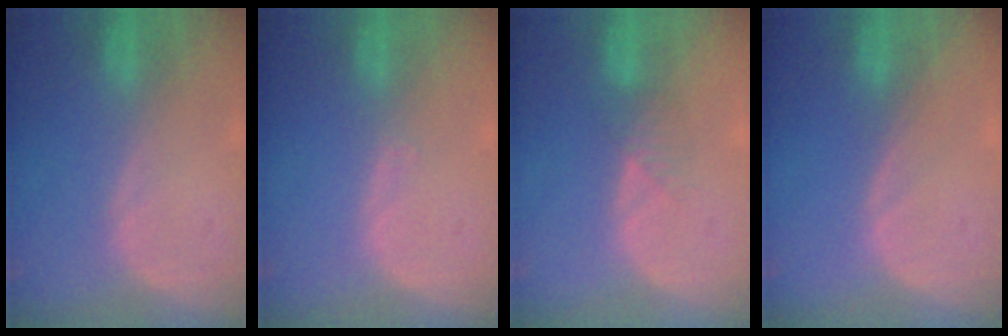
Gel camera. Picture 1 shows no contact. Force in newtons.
{"total": 0.6, "press": 0.4, "slide": 0.4}
{"total": 2.3, "press": 2.1, "slide": 1.0}
{"total": 0.0}